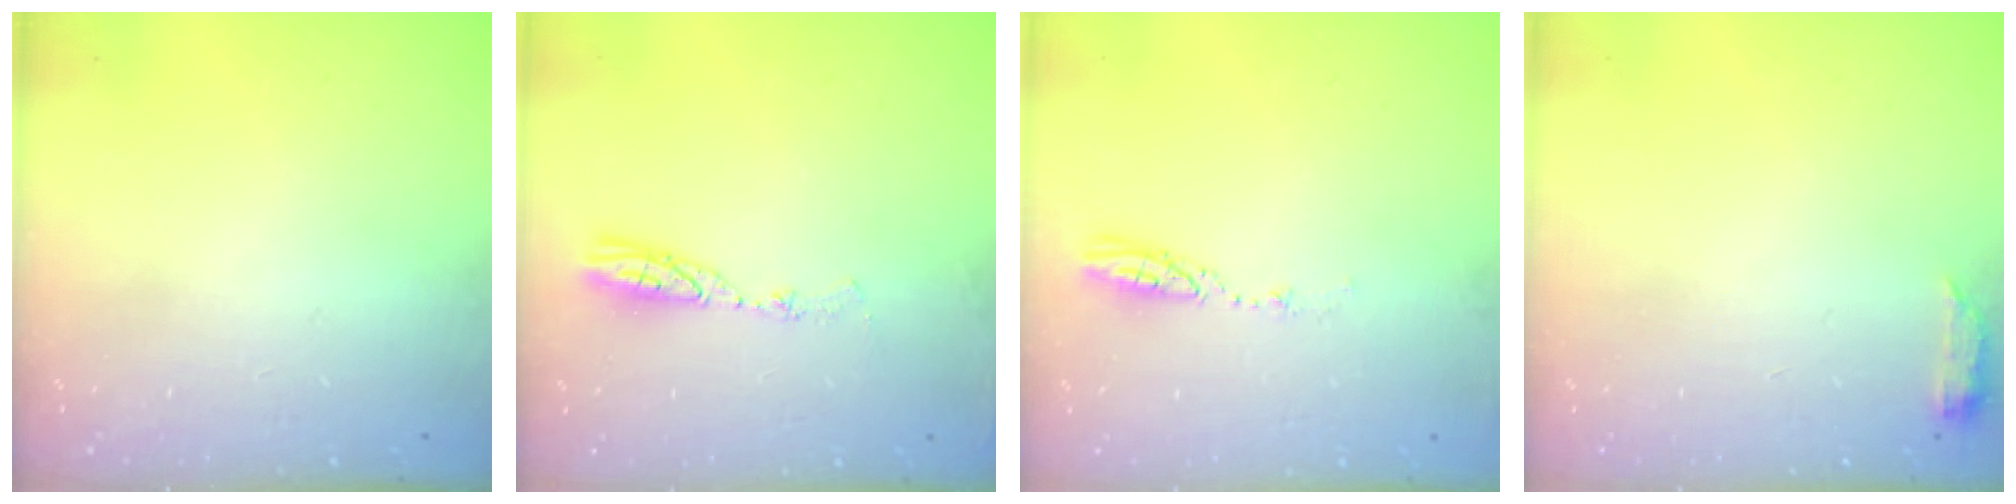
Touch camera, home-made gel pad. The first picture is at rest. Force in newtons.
{"total": 5.9, "press": 5.8, "slide": 0.7}
{"total": 3.5, "press": 3.5, "slide": 0.3}
{"total": 3.5, "press": 3.5, "slide": 0.6}